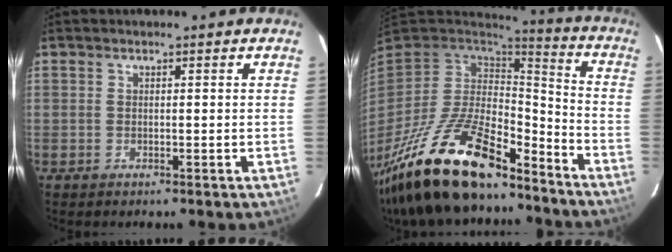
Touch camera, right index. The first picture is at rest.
{"total": 26.2, "force": [-18.4, 9.1, 16.3], "torque": [-0.324, -0.036, -0.311]}